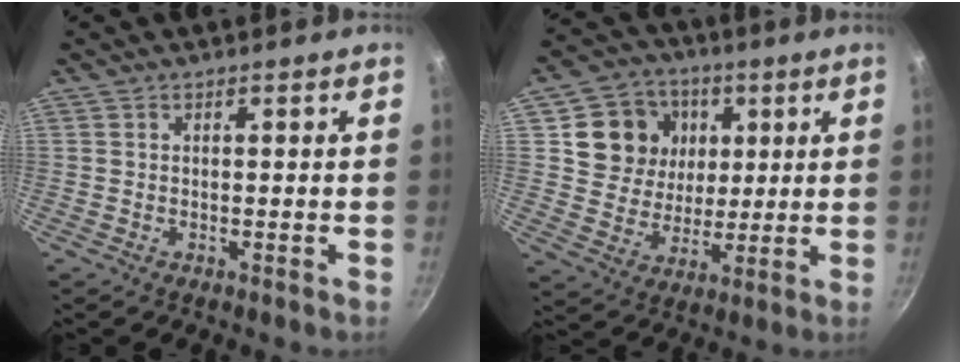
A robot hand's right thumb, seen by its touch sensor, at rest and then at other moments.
{"total": 13.0, "force": [3.9, 11.3, 5.0], "torque": [-0.059, -0.009, 0.068]}